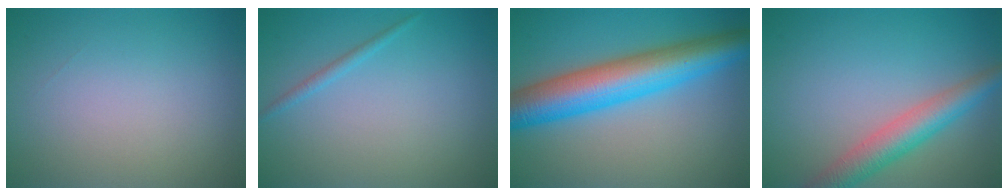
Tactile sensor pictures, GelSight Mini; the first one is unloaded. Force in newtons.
{"total": 0.9, "press": 0.9, "slide": 0.2}
{"total": 9.1, "press": 9.1, "slide": 0.2}
{"total": 4.5, "press": 4.5, "slide": 0.2}